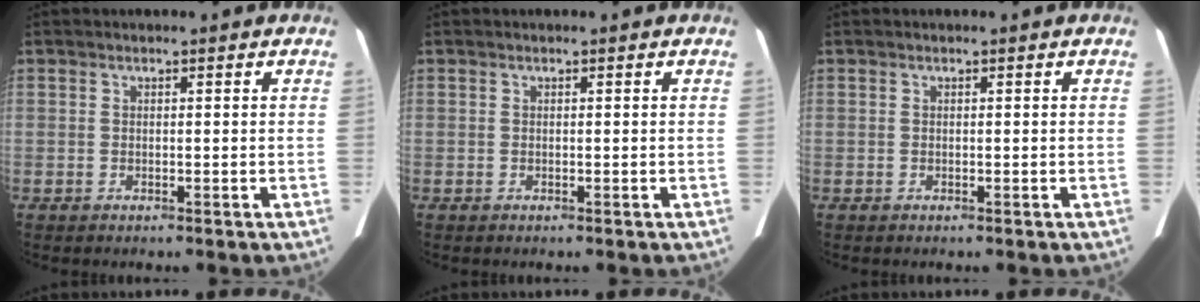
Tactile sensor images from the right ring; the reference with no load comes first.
{"total": 0.0}
{"total": 0.0}